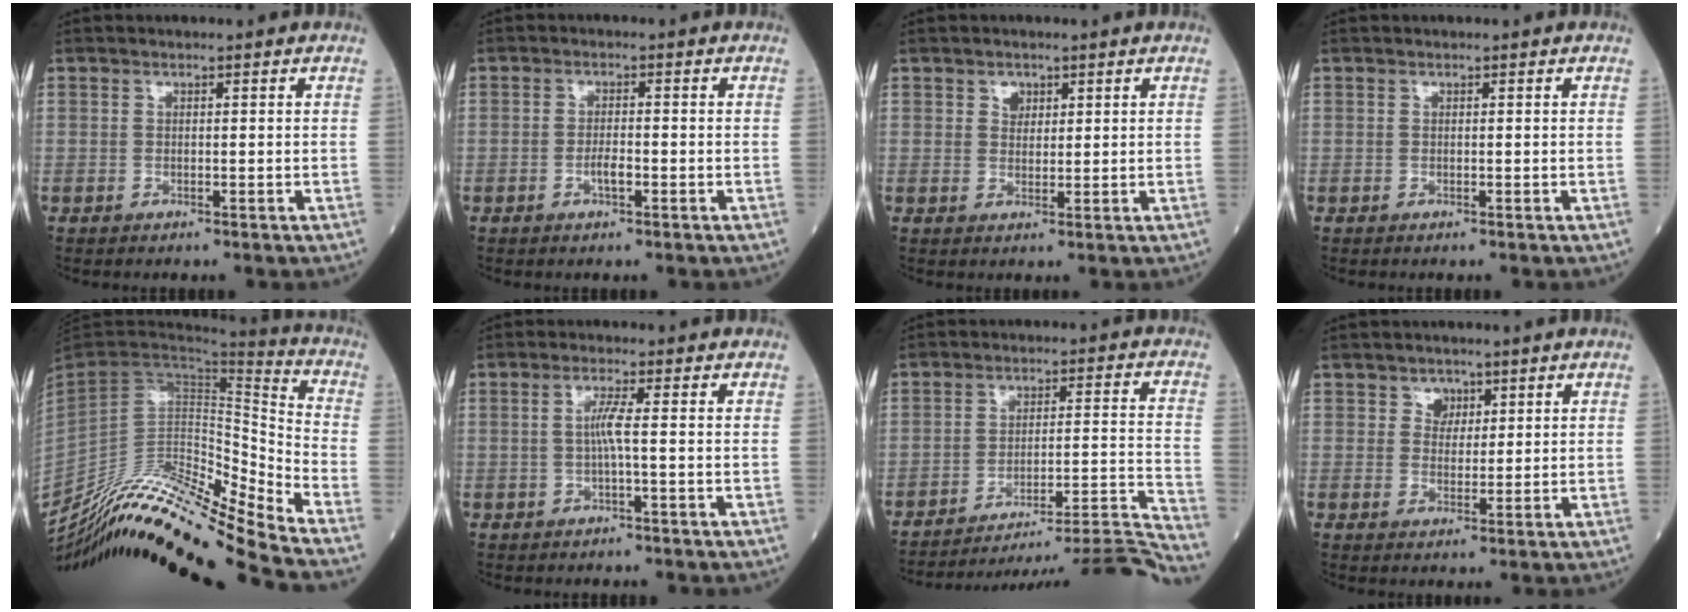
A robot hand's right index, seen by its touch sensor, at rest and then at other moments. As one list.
[{"total": 2.3, "force": [-0.9, 0.5, 2.0], "torque": [-0.036, 0.002, -0.016]}, {"total": 2.0, "force": [1.0, 1.5, 0.7], "torque": [-0.007, 0.000, 0.016]}, {"total": 0.0}, {"total": 25.1, "force": [-22.2, -0.5, 11.9], "torque": [-0.224, -0.022, -0.375]}, {"total": 2.7, "force": [-0.2, -0.3, 2.6], "torque": [-0.051, 0.001, -0.005]}, {"total": 20.9, "force": [-19.8, -2.6, 6.4], "torque": [-0.041, 0.011, -0.268]}, {"total": 2.6, "force": [1.4, 2.1, 0.7], "torque": [-0.005, 0.001, 0.020]}]